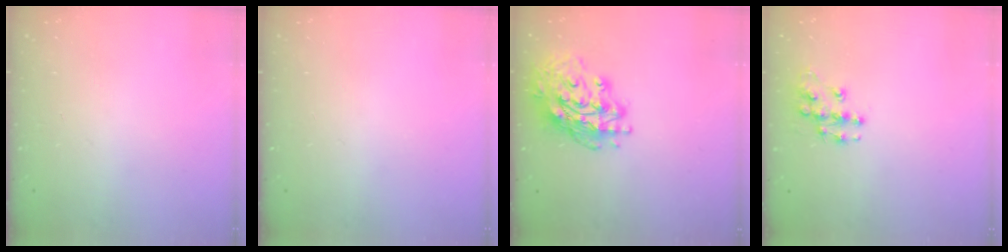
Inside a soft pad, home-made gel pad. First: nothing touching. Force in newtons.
{"total": 0.0}
{"total": 17.4, "press": 17.3, "slide": 1.8}
{"total": 9.7, "press": 9.7, "slide": 0.7}